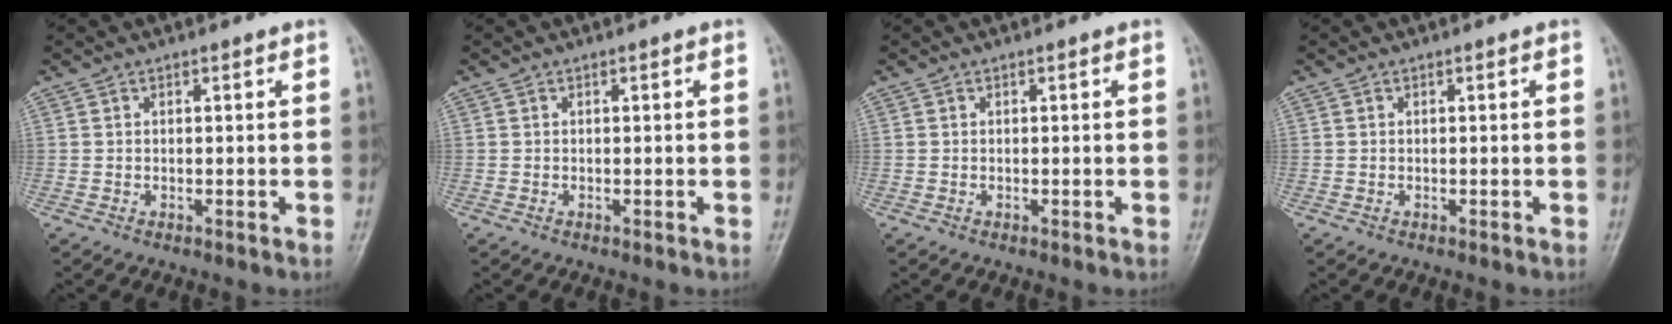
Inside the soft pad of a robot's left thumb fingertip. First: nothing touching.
{"total": 0.0}
{"total": 0.0}
{"total": 0.0}